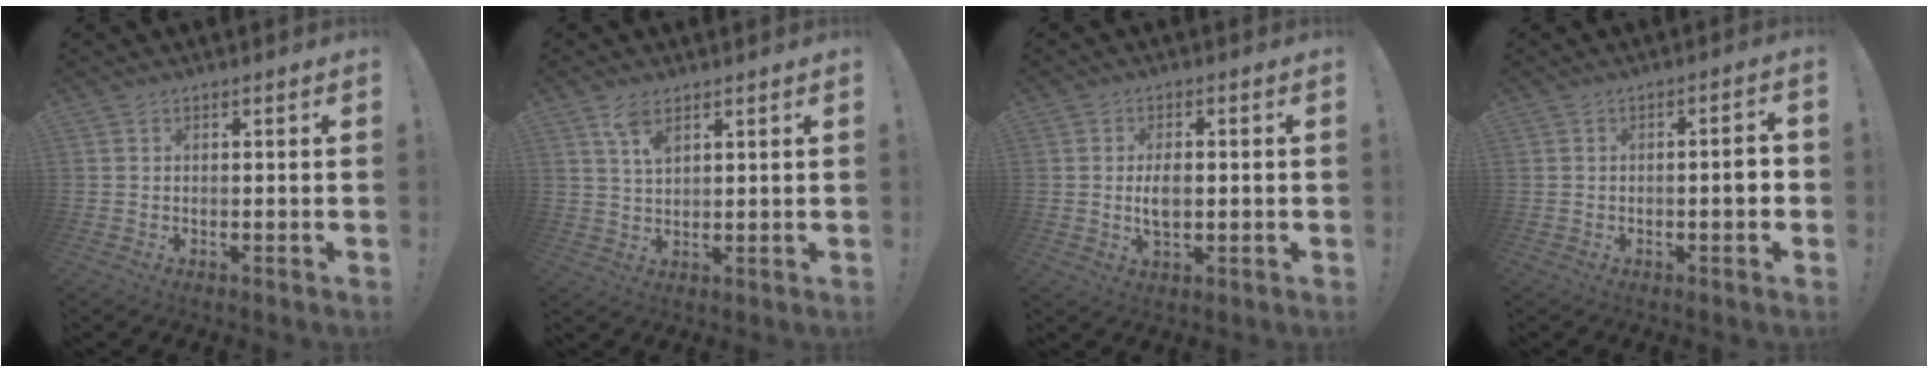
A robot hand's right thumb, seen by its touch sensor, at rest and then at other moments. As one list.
[{"total": 5.4, "force": [3.4, 2.4, 3.5], "torque": [-0.053, -0.020, 0.059]}, {"total": 5.2, "force": [-0.3, 2.7, 4.5], "torque": [-0.072, -0.006, -0.011]}, {"total": 4.2, "force": [-0.8, 0.9, 4.0], "torque": [-0.058, 0.005, -0.015]}]